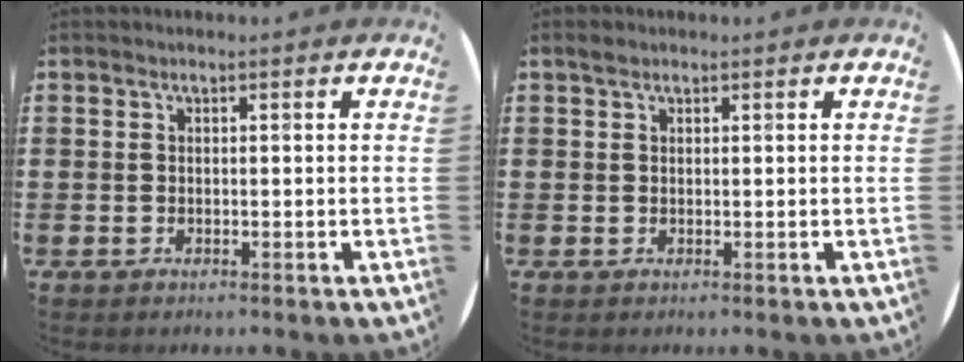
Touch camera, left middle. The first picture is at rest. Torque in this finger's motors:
{"motor_torque": [0.41, -0.15, 0.00, 0.00]}